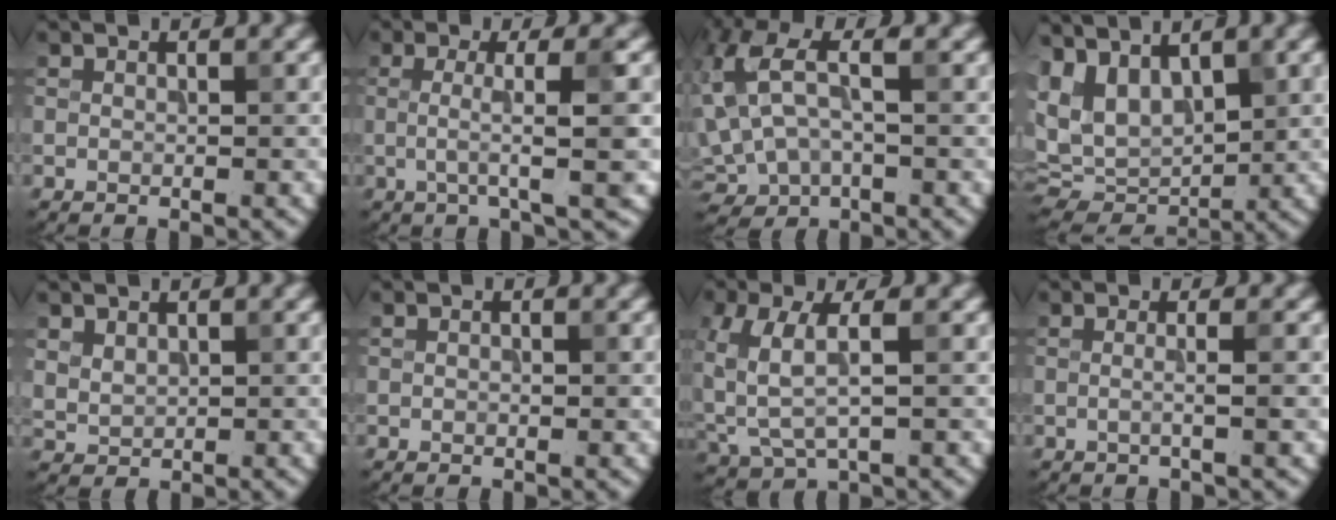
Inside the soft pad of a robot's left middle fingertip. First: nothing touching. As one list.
[{"total": 4.5, "force": [0.0, 0.6, 4.4], "torque": [-0.075, 0.002, -0.004]}, {"total": 8.2, "force": [1.1, 4.8, 6.6], "torque": [-0.163, 0.011, 0.013]}, {"total": 8.8, "force": [3.1, 5.0, 6.6], "torque": [-0.142, -0.002, 0.066]}, {"total": 1.7, "force": [0.8, 1.2, 0.9], "torque": [-0.023, -0.002, 0.022]}, {"total": 0.8, "force": [0.0, 0.4, 0.7], "torque": [-0.014, 0.000, -0.001]}, {"total": 5.5, "force": [0.5, 2.8, 4.7], "torque": [-0.120, -0.002, 0.013]}, {"total": 1.9, "force": [0.0, 0.3, 1.8], "torque": [-0.028, -0.008, -0.010]}]